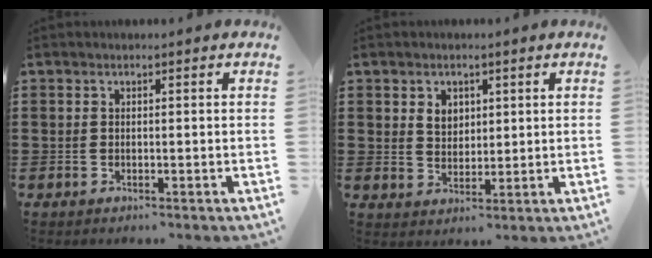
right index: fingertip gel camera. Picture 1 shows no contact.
{"total": 3.2, "force": [1.5, 2.5, 1.4], "torque": [-0.035, 0.011, 0.026]}